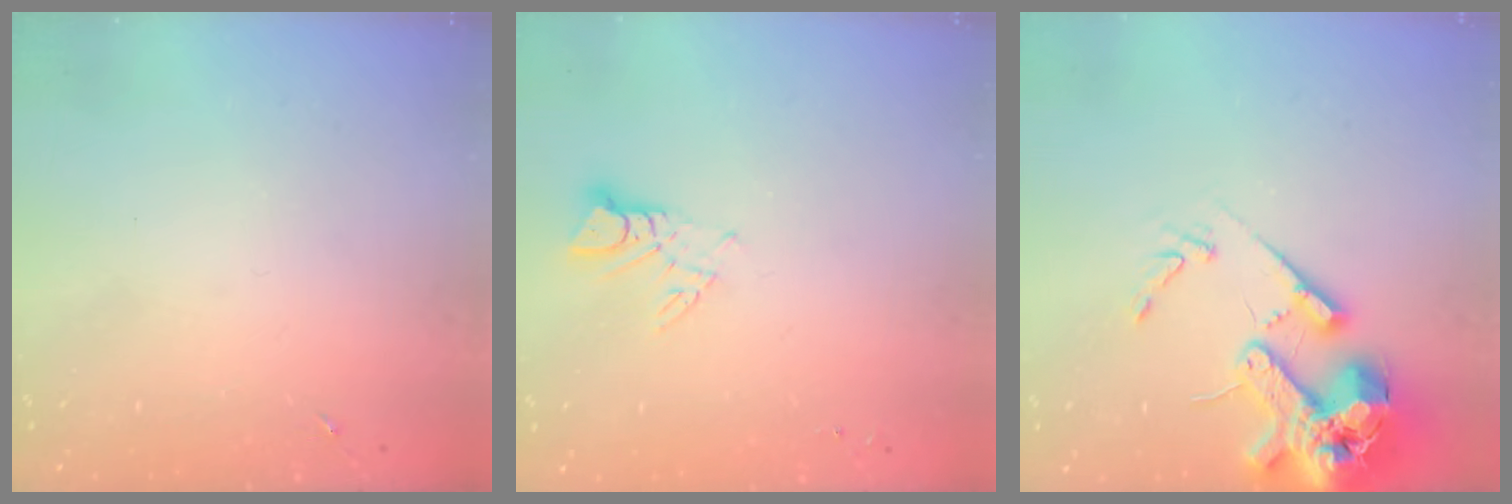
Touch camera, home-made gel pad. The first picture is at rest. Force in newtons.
{"total": 4.6, "press": 4.6, "slide": 0.3}
{"total": 18.0, "press": 17.8, "slide": 2.5}